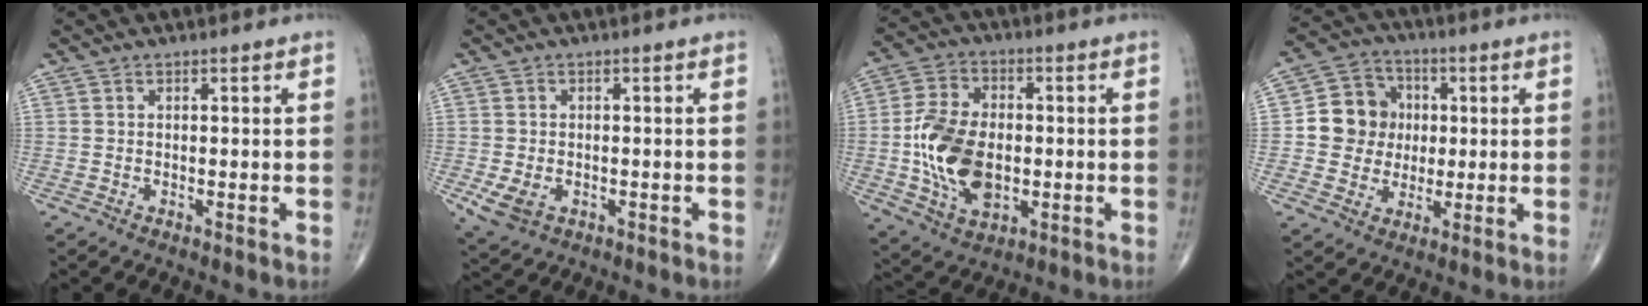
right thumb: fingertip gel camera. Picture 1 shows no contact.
{"total": 4.8, "force": [-1.5, 3.4, 3.1], "torque": [-0.062, -0.001, -0.016]}
{"total": 15.3, "force": [-1.6, 9.6, 11.7], "torque": [-0.208, 0.005, -0.022]}
{"total": 11.1, "force": [0.6, 10.2, 4.3], "torque": [-0.036, 0.017, 0.005]}